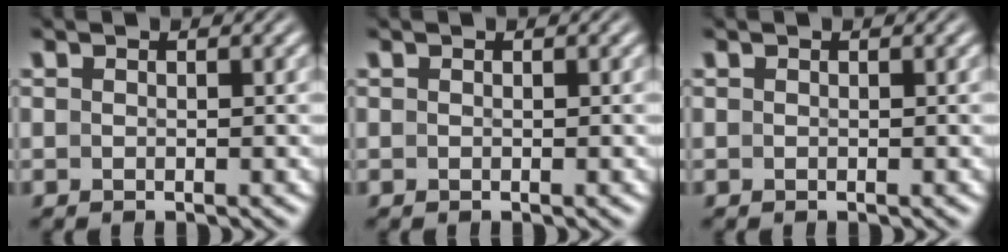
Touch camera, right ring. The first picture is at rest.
{"total": 0.0}
{"total": 0.0}